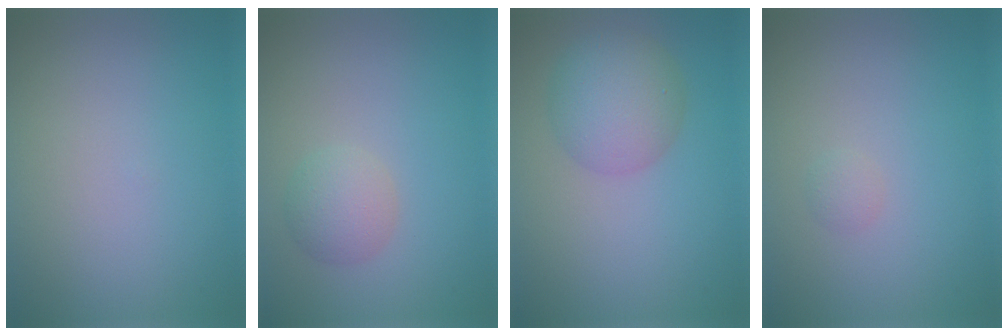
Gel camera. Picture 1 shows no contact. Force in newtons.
{"total": 2.4, "press": 2.4, "slide": 0.1}
{"total": 4.9, "press": 4.9, "slide": 0.2}
{"total": 0.7, "press": 0.7, "slide": 0.0}